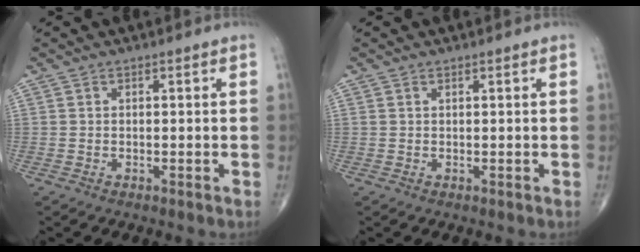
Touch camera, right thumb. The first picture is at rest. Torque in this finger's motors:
{"motor_torque": [0.03, -0.05, -0.03, 0.10, -0.01]}